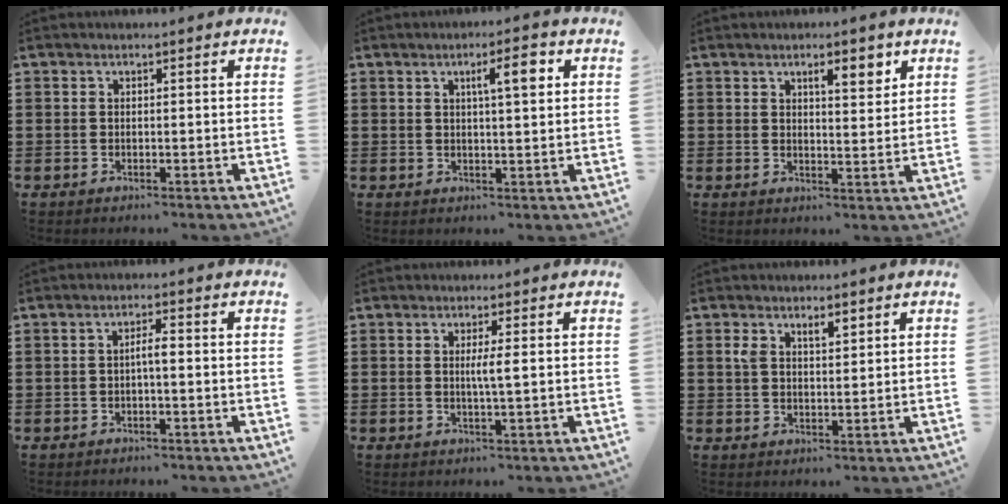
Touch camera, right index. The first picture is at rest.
{"total": 4.6, "force": [1.6, 1.0, 4.2], "torque": [-0.063, 0.000, 0.017]}
{"total": 4.2, "force": [2.3, 1.4, 3.2], "torque": [-0.045, -0.003, 0.034]}
{"total": 1.9, "force": [-0.4, 0.3, 1.9], "torque": [-0.036, 0.003, -0.009]}
{"total": 2.4, "force": [0.2, -0.2, 2.4], "torque": [-0.045, -0.005, 0.000]}
{"total": 3.2, "force": [1.8, 1.3, 2.3], "torque": [-0.050, 0.006, 0.030]}